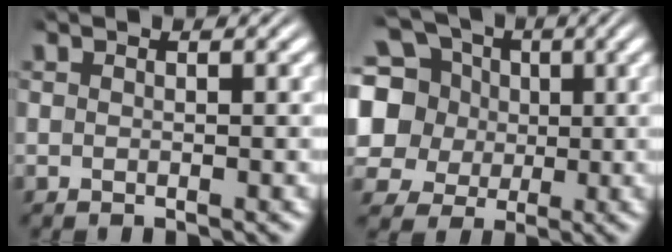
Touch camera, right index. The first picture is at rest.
{"total": 15.1, "force": [3.0, 13.0, 7.1], "torque": [-0.164, -0.028, 0.043]}